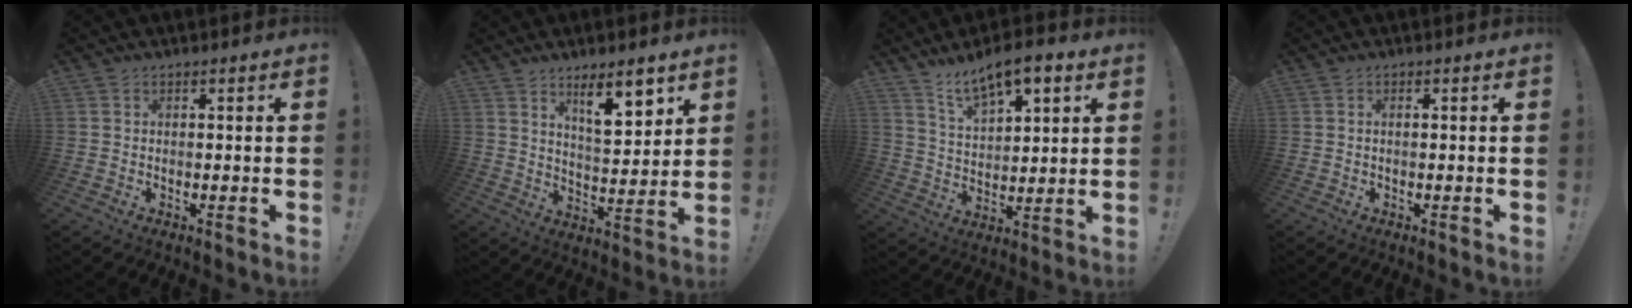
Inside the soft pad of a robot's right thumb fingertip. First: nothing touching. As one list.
[{"total": 11.0, "force": [6.9, 3.0, 8.0], "torque": [-0.104, -0.038, 0.112]}, {"total": 10.9, "force": [7.7, 4.4, 6.4], "torque": [-0.108, -0.043, 0.137]}, {"total": 0.8, "force": [-0.3, 0.0, 0.7], "torque": [-0.015, 0.001, -0.005]}]